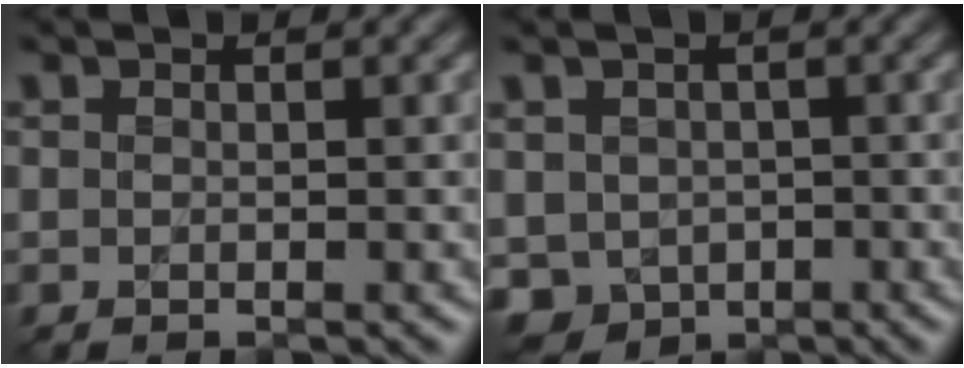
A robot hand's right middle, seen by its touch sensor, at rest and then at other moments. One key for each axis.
{"total": 3.9, "fx": -1.0, "fy": 3.4, "fz": 1.6, "tx": -0.033, "ty": -0.007, "tz": -0.022}